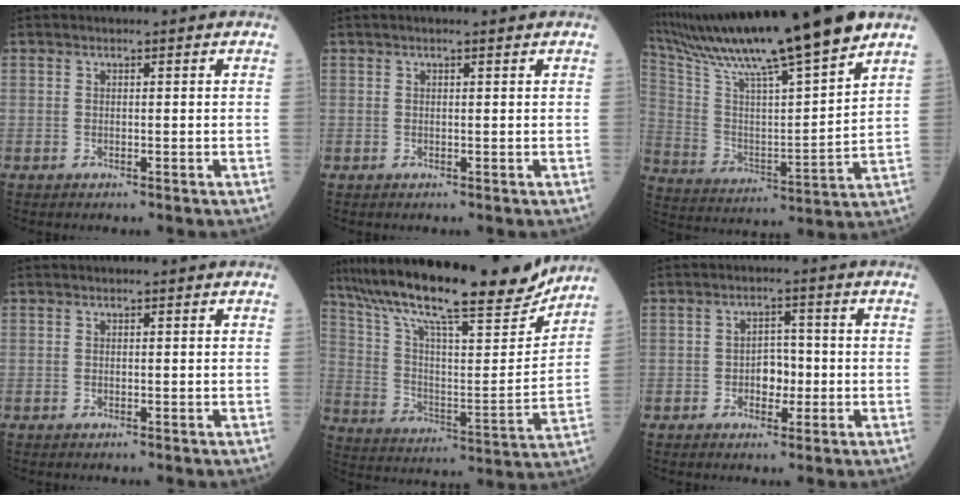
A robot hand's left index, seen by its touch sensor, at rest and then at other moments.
{"total": 0.9, "force": [0.7, 0.0, 0.5], "torque": [-0.011, 0.004, 0.012]}
{"total": 21.7, "force": [18.0, -0.6, 12.2], "torque": [-0.221, 0.002, 0.309]}
{"total": 0.0}
{"total": 24.2, "force": [20.1, 3.4, 13.0], "torque": [-0.233, -0.004, 0.311]}
{"total": 3.6, "force": [-0.8, 2.3, 2.6], "torque": [-0.038, 0.009, -0.014]}